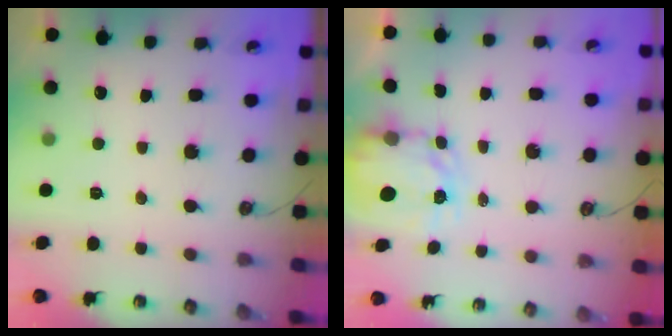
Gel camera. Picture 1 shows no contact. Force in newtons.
{"total": 3.9, "press": 3.9, "slide": 0.3}